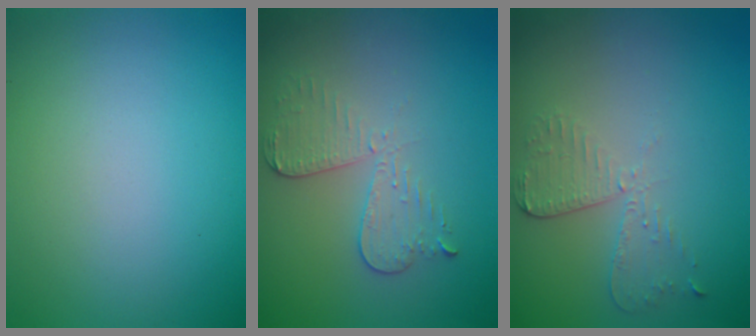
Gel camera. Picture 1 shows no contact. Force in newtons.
{"total": 3.0, "press": 2.7, "slide": 1.2}
{"total": 2.7, "press": 2.4, "slide": 1.2}